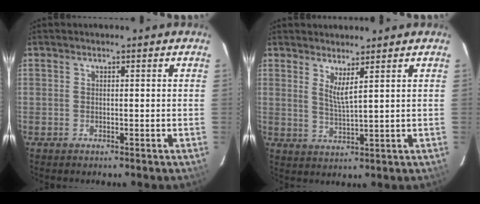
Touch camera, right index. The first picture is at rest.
{"total": 3.4, "force": [2.3, -0.3, 2.5], "torque": [-0.049, -0.012, 0.038]}